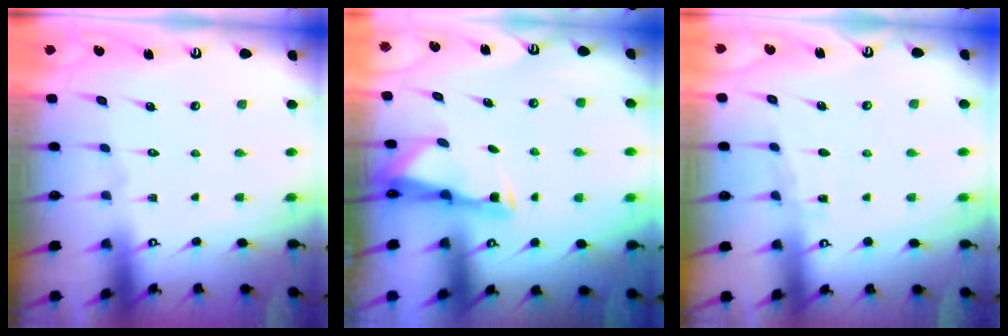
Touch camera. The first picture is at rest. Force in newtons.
{"total": 2.9, "press": 2.9, "slide": 0.4}
{"total": 2.8, "press": 2.8, "slide": 0.4}